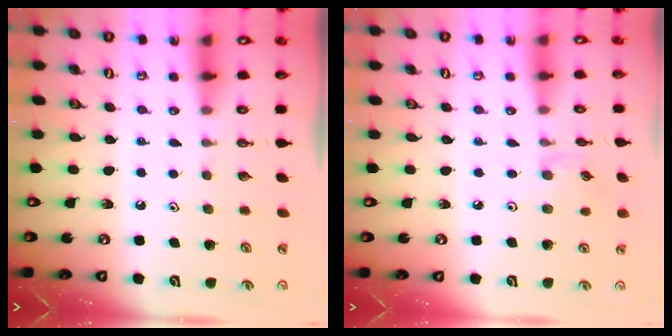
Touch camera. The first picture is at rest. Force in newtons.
{"total": 2.9, "press": 2.8, "slide": 0.5}